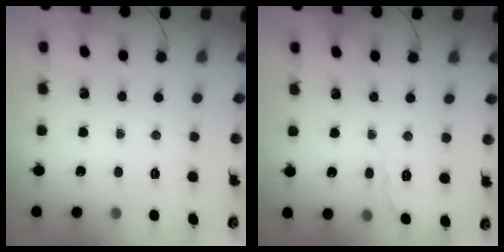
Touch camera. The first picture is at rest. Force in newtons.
{"total": 2.3, "press": 2.0, "slide": 1.3}